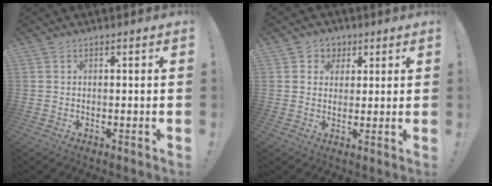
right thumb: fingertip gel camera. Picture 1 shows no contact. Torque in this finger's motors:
{"motor_torque": [-0.11, 0.25, 0.17, 0.01, 0.00]}